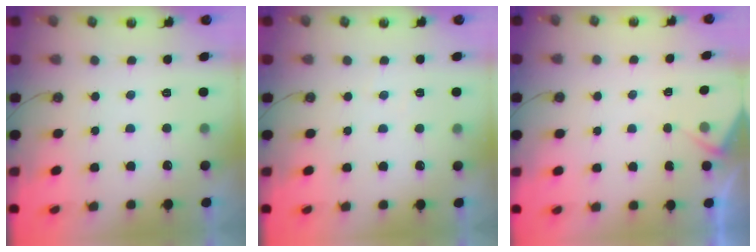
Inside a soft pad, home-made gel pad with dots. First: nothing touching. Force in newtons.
{"total": 2.2, "press": 2.2, "slide": 0.4}
{"total": 5.1, "press": 5.1, "slide": 0.5}